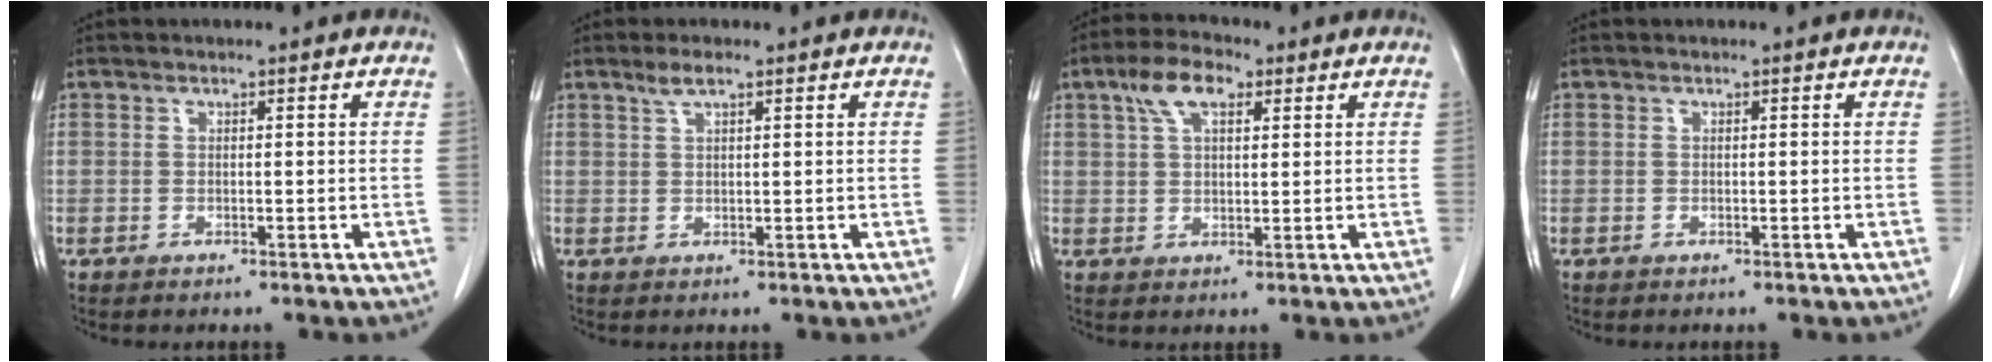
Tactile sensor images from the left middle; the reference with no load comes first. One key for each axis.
{"total": 2.1, "fx": 1.5, "fy": 0.3, "fz": 1.5, "tx": -0.035, "ty": 0.004, "tz": 0.032}
{"total": 6.4, "fx": 3.3, "fy": 2.7, "fz": 4.8, "tx": -0.097, "ty": 0.019, "tz": 0.060}
{"total": 0.0}